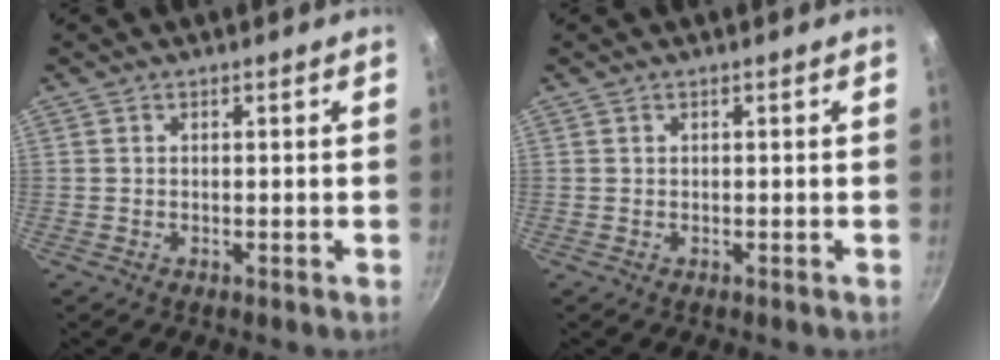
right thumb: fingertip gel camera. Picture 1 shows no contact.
{"total": 0.0}